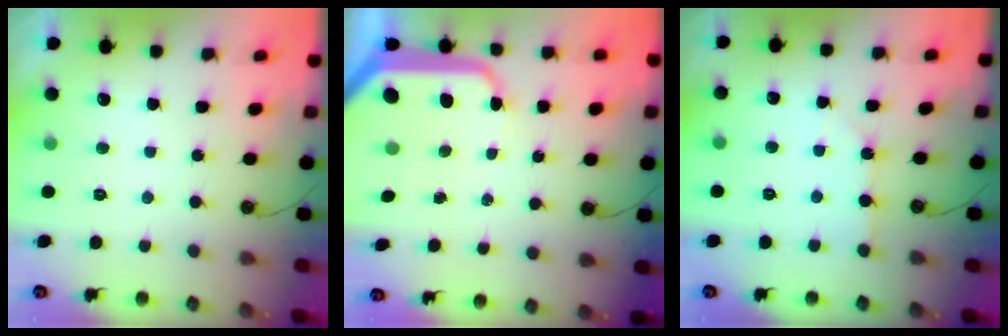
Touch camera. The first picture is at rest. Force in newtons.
{"total": 13.8, "press": 13.7, "slide": 1.6}
{"total": 3.8, "press": 3.8, "slide": 0.6}